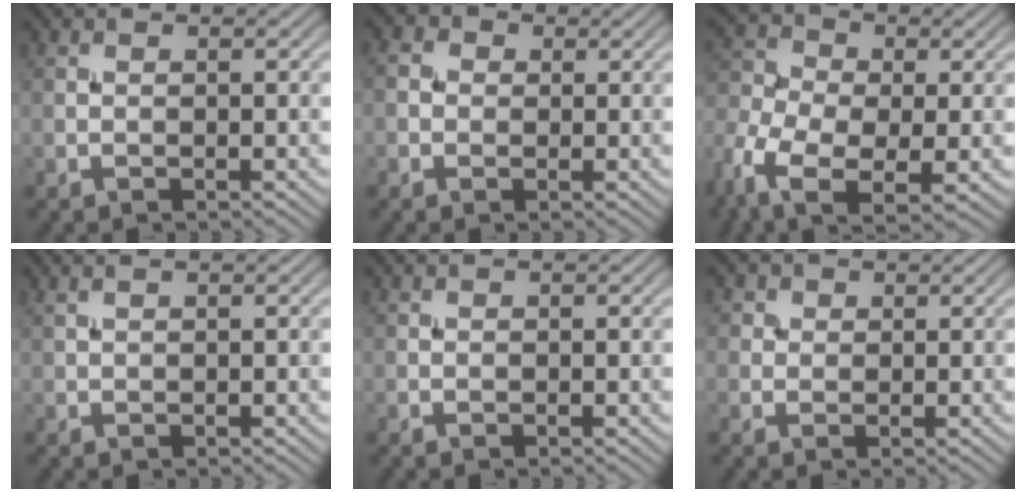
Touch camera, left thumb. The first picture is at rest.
{"total": 2.6, "force": [0.1, 2.4, 1.0], "torque": [-0.031, 0.004, -0.004]}
{"total": 10.9, "force": [-4.4, 6.1, 7.9], "torque": [-0.202, -0.015, -0.093]}
{"total": 1.0, "force": [0.8, 0.1, 0.6], "torque": [-0.019, 0.007, 0.016]}
{"total": 0.0}
{"total": 2.6, "force": [1.3, 2.1, 0.8], "torque": [-0.024, -0.002, 0.017]}